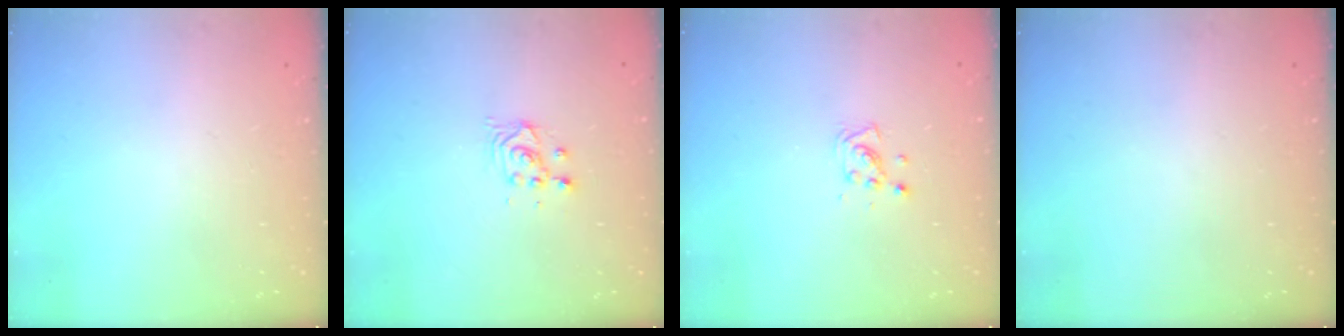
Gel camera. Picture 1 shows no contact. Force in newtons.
{"total": 2.8, "press": 2.8, "slide": 0.1}
{"total": 5.0, "press": 4.7, "slide": 1.7}
{"total": 0.0}